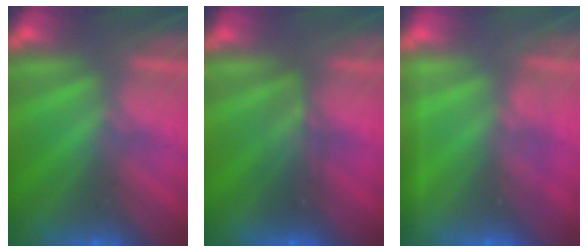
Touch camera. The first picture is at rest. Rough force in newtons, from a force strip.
{"total": 2.4}
{"total": 2.2}